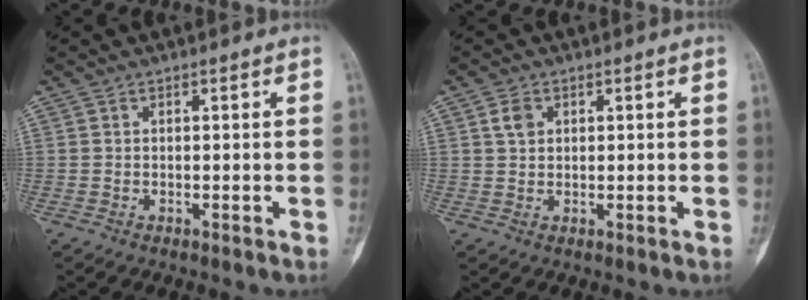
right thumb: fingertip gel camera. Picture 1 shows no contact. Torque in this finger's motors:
{"motor_torque": [-0.48, 0.42, 0.00, -0.05, 0.01]}